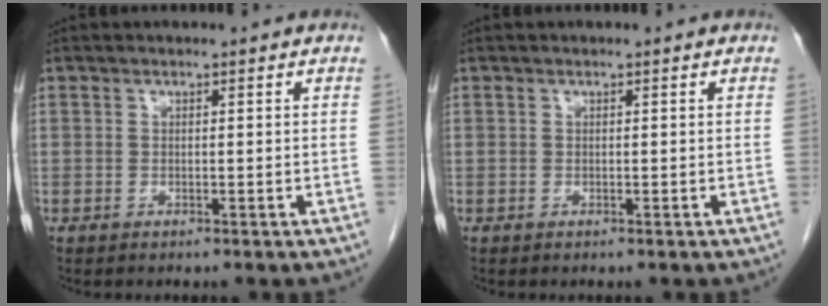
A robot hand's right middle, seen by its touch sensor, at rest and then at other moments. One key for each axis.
{"total": 0.0}